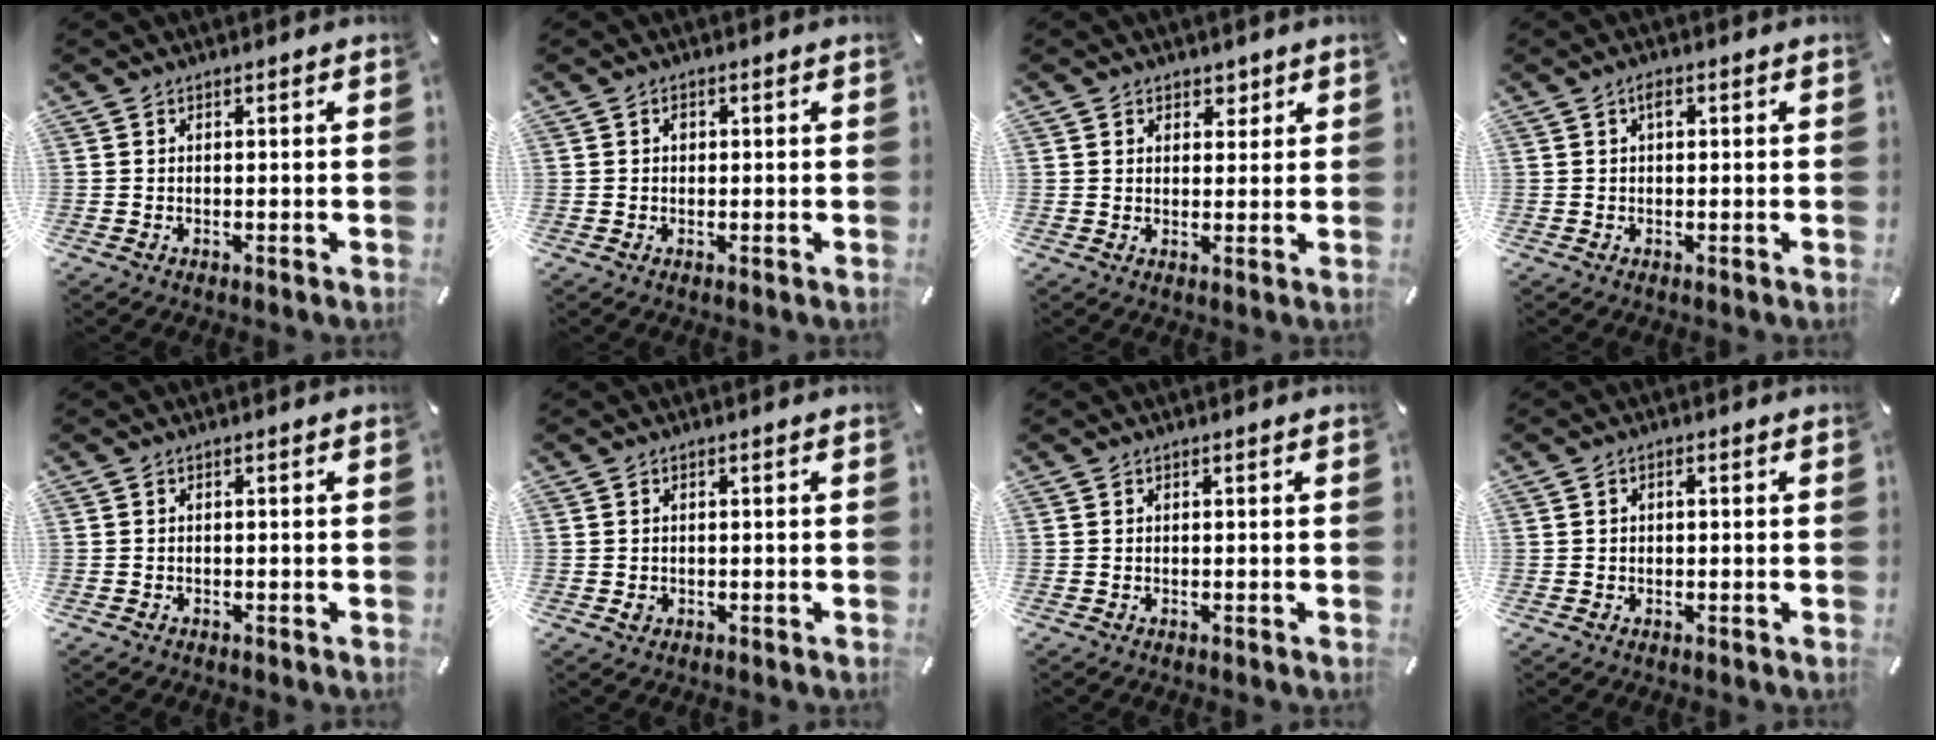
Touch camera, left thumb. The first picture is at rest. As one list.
[{"total": 1.0, "force": [0.1, 0.9, 0.4], "torque": [-0.002, 0.000, 0.000]}, {"total": 3.4, "force": [1.7, 2.9, 0.7], "torque": [0.004, -0.002, 0.025]}, {"total": 1.9, "force": [0.5, 1.0, 1.5], "torque": [-0.032, 0.006, 0.006]}, {"total": 0.6, "force": [-0.4, 0.5, 0.0], "torque": [0.001, 0.004, -0.010]}, {"total": 1.3, "force": [-0.2, 1.2, 0.5], "torque": [-0.008, 0.004, -0.004]}, {"total": 0.0}, {"total": 1.1, "force": [0.0, 0.9, 0.6], "torque": [-0.013, 0.006, -0.002]}]